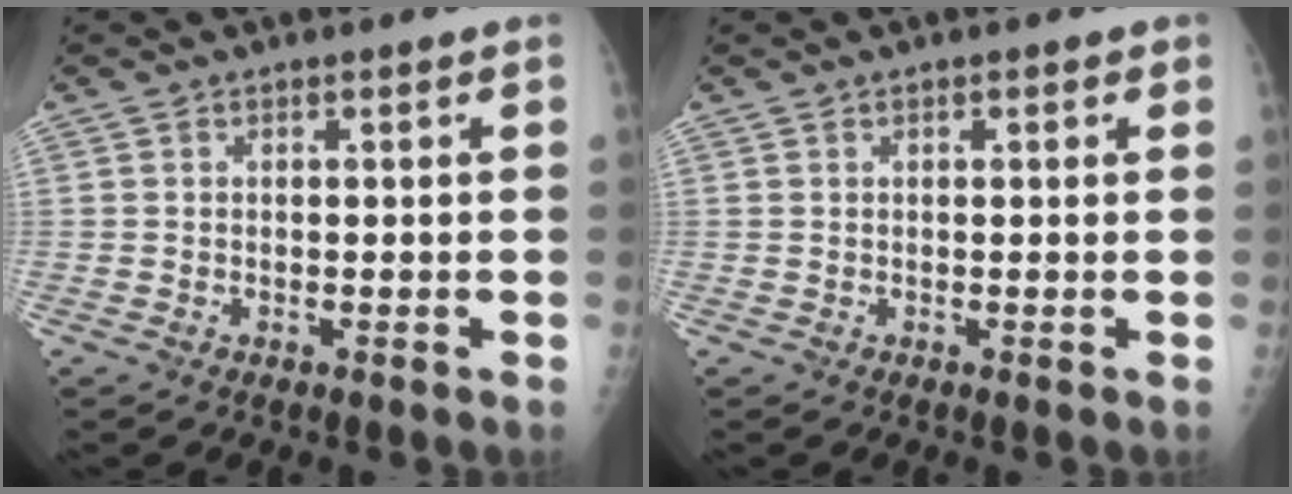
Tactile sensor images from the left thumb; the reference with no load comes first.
{"total": 1.2, "force": [0.6, 0.5, 0.9], "torque": [-0.010, 0.001, 0.006]}